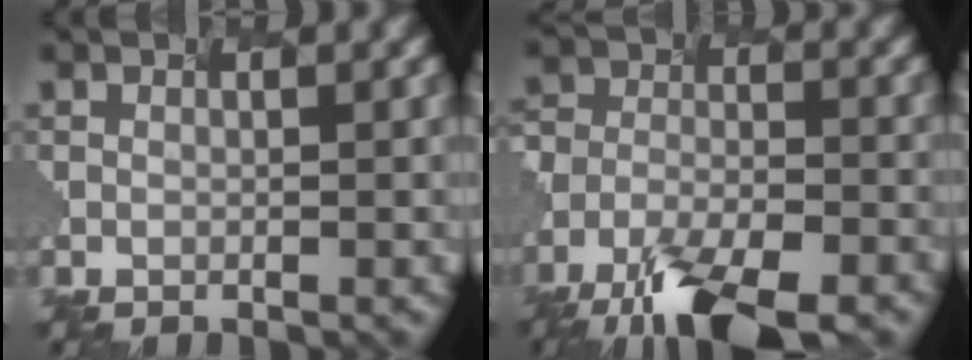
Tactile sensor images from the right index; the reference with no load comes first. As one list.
[{"total": 10.0, "force": [-7.9, 2.9, 5.4], "torque": [-0.133, -0.020, -0.128]}]